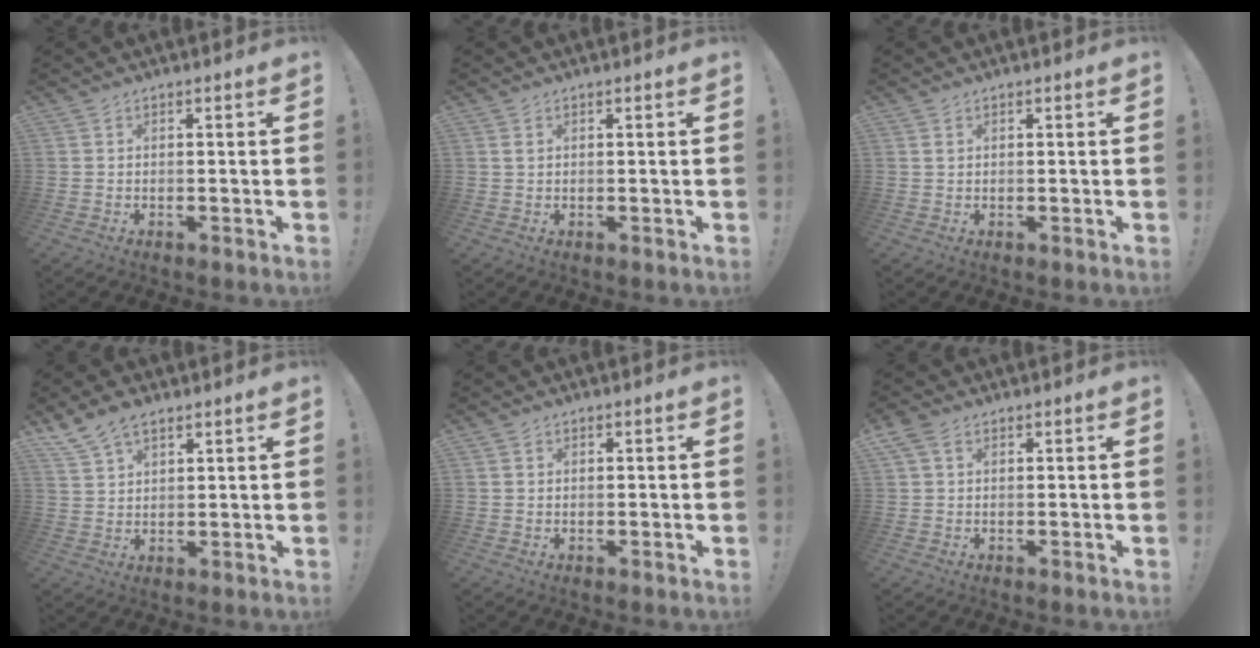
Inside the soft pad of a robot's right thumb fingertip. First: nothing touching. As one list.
[{"total": 1.0, "force": [0.4, 0.5, 0.7], "torque": [-0.009, 0.000, 0.007]}, {"total": 1.5, "force": [0.6, 0.7, 1.2], "torque": [-0.019, 0.001, 0.009]}, {"total": 7.4, "force": [5.5, 3.6, 3.5], "torque": [-0.070, -0.020, 0.107]}, {"total": 1.0, "force": [0.4, 0.9, 0.0], "torque": [0.004, 0.003, 0.007]}, {"total": 3.4, "force": [1.7, 2.1, 2.1], "torque": [-0.037, 0.002, 0.032]}]